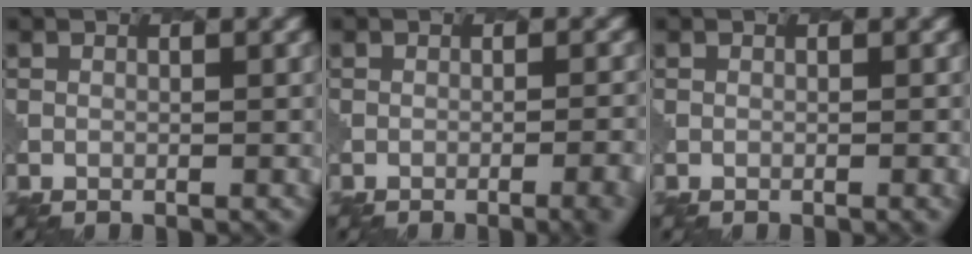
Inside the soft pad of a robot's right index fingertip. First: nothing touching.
{"total": 4.5, "force": [-2.3, 1.7, 3.5], "torque": [-0.014, 0.015, -0.027]}
{"total": 1.0, "force": [-0.1, 0.4, 0.9], "torque": [-0.003, 0.002, -0.003]}